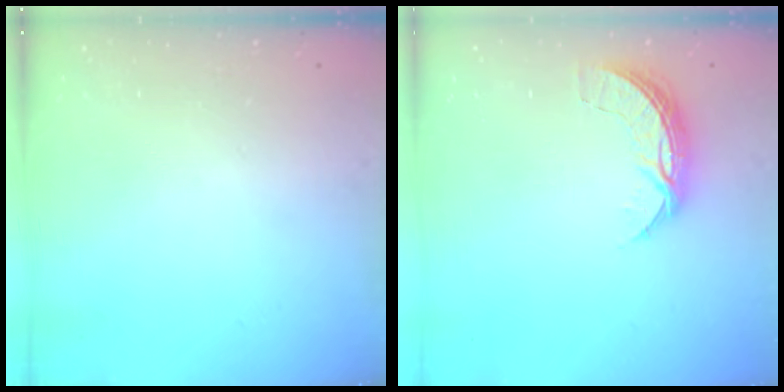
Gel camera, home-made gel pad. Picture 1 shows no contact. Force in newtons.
{"total": 7.2, "press": 7.2, "slide": 0.6}